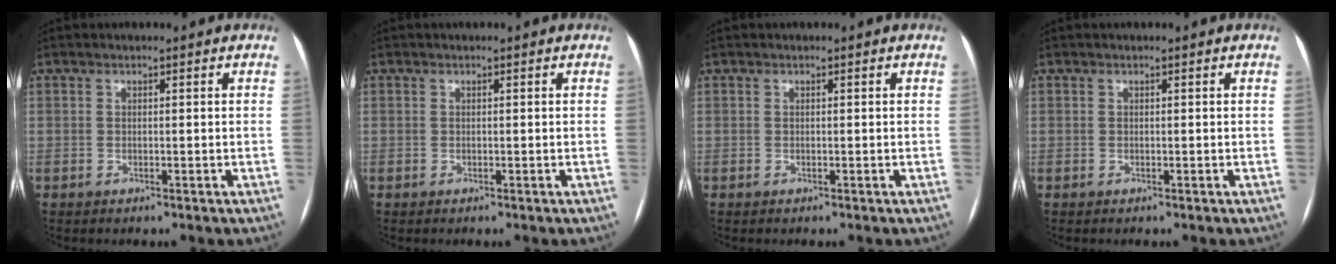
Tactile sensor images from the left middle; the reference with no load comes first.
{"total": 0.0}
{"total": 0.0}
{"total": 0.0}